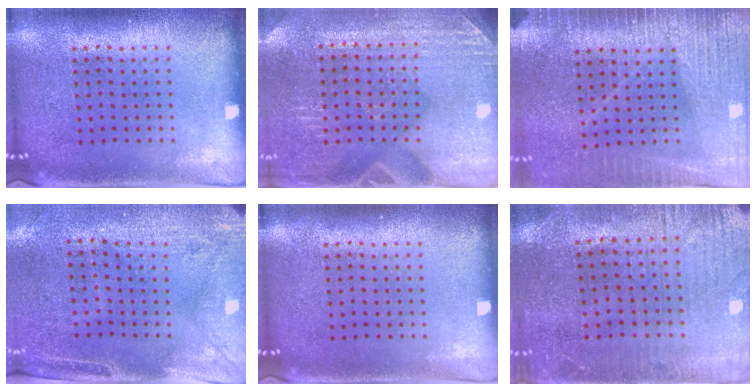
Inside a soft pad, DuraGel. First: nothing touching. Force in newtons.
{"total": 2.9, "press": 2.8, "slide": 0.4}
{"total": 3.6, "press": 3.2, "slide": 1.6}
{"total": 2.9, "press": 2.5, "slide": 1.6}
{"total": 0.0}
{"total": 0.9, "press": 0.7, "slide": 0.6}